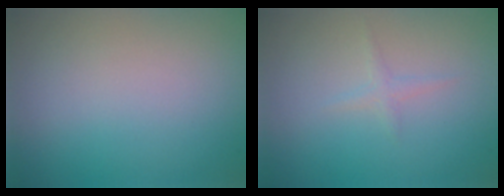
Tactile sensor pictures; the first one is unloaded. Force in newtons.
{"total": 0.8, "press": 0.8, "slide": 0.1}